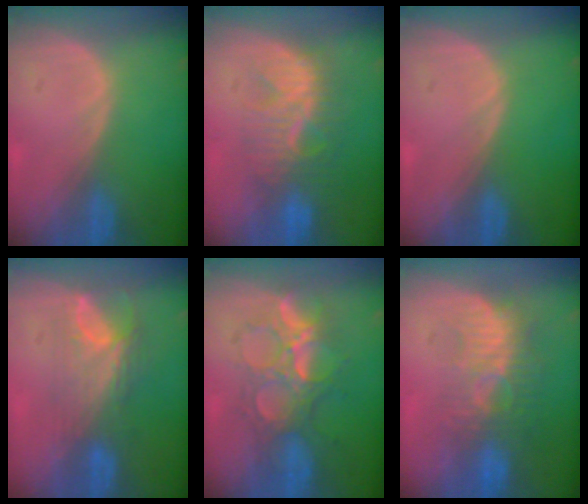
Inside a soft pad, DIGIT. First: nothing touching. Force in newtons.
{"total": 8.4, "press": 8.0, "slide": 2.4}
{"total": 0.0}
{"total": 7.9, "press": 6.6, "slide": 4.4}
{"total": 8.9, "press": 8.3, "slide": 3.3}
{"total": 9.1, "press": 8.3, "slide": 3.8}